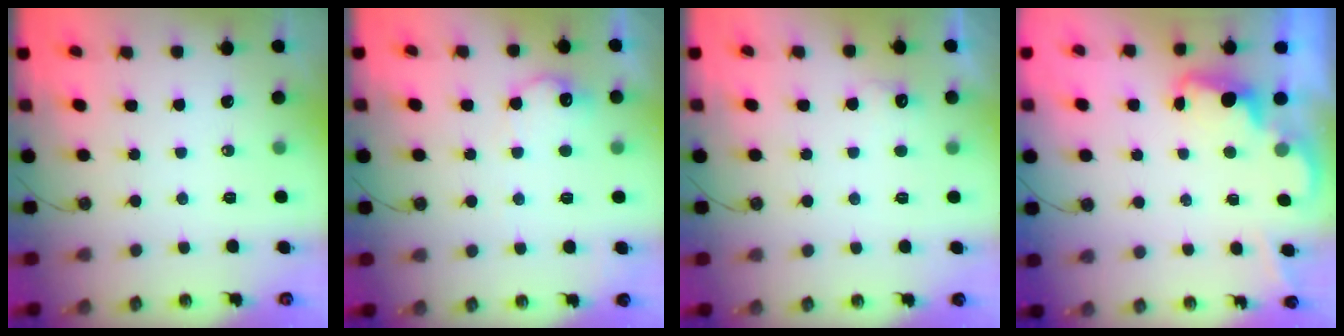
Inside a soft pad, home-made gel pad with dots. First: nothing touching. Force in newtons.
{"total": 10.9, "press": 10.9, "slide": 0.4}
{"total": 4.5, "press": 4.4, "slide": 1.2}
{"total": 2.2, "press": 2.1, "slide": 0.5}